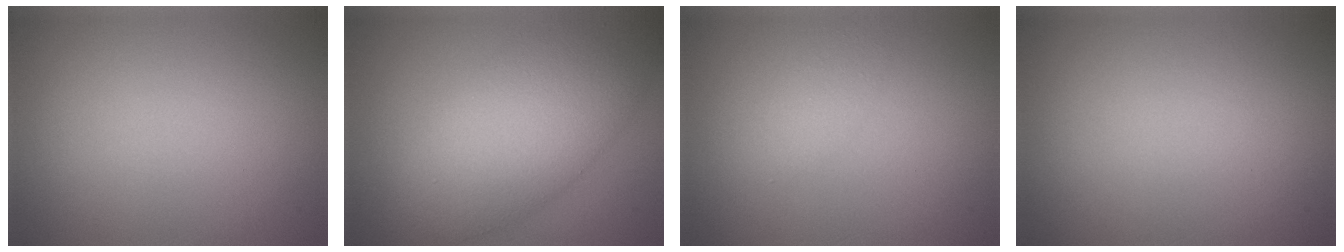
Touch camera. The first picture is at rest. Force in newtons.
{"total": 9.1, "press": 9.1, "slide": 0.0}
{"total": 1.5, "press": 1.5, "slide": 0.1}
{"total": 0.0}